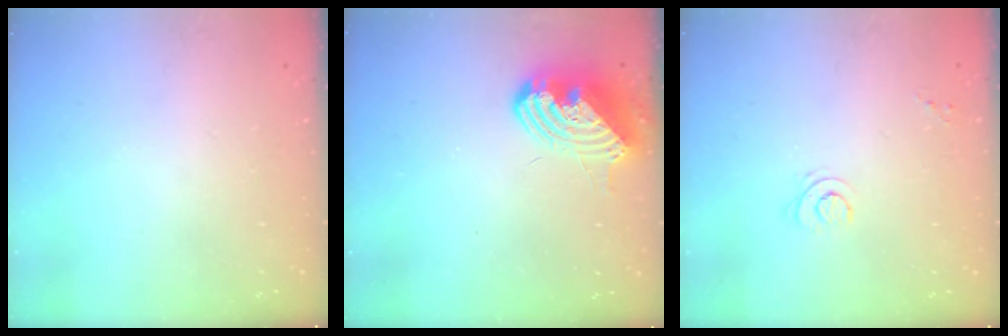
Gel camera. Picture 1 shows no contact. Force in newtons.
{"total": 11.7, "press": 11.6, "slide": 1.5}
{"total": 5.7, "press": 5.7, "slide": 0.8}